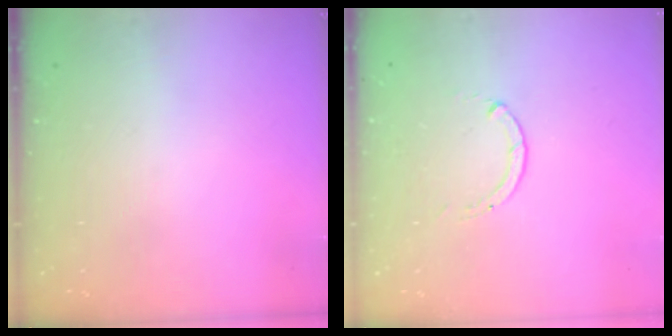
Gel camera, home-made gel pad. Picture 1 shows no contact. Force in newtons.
{"total": 0.0}